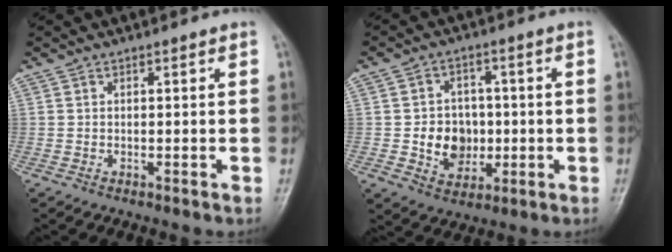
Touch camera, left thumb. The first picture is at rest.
{"total": 8.9, "force": [-0.8, 7.4, 4.8], "torque": [-0.038, 0.007, -0.009]}